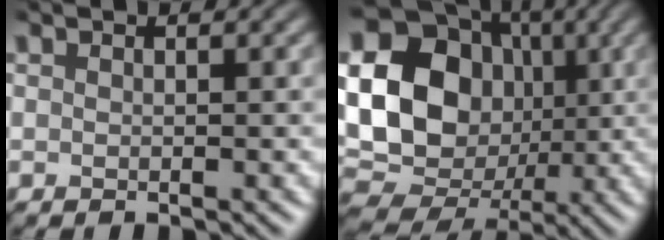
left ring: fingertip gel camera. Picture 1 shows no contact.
{"total": 17.5, "force": [0.7, 14.8, 9.4], "torque": [-0.180, 0.009, -0.010]}